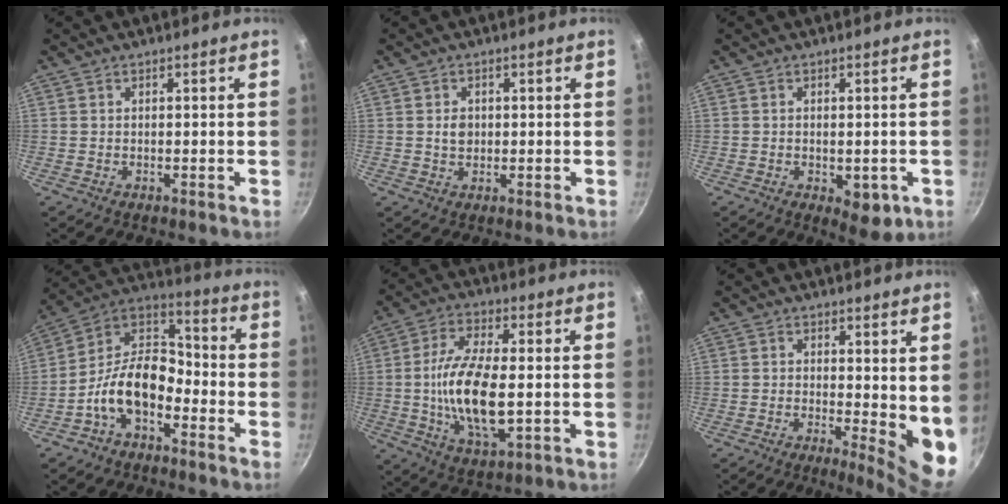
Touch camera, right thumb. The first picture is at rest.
{"total": 2.6, "force": [0.2, 2.1, 1.6], "torque": [-0.016, 0.003, 0.003]}
{"total": 6.1, "force": [-1.7, 3.2, 4.9], "torque": [-0.049, -0.001, -0.015]}
{"total": 13.7, "force": [-5.8, 8.2, 9.3], "torque": [-0.141, 0.073, -0.131]}
{"total": 14.9, "force": [-0.9, 6.2, 13.5], "torque": [-0.261, -0.001, -0.021]}
{"total": 7.9, "force": [0.4, 2.7, 7.5], "torque": [-0.090, -0.023, 0.006]}